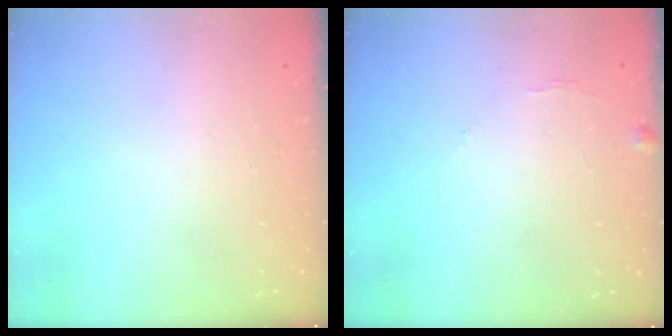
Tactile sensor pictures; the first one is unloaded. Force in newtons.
{"total": 6.5, "press": 6.5, "slide": 0.3}